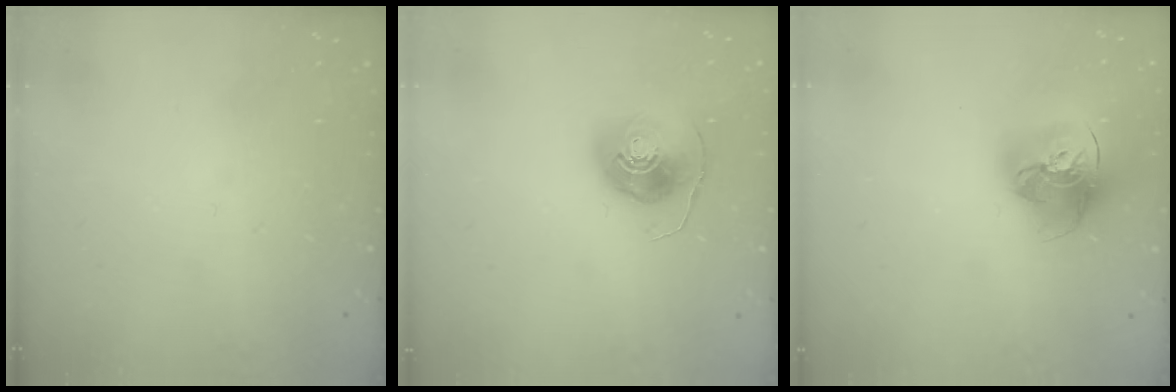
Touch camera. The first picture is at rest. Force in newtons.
{"total": 8.9, "press": 8.9, "slide": 0.8}
{"total": 17.7, "press": 17.6, "slide": 1.8}